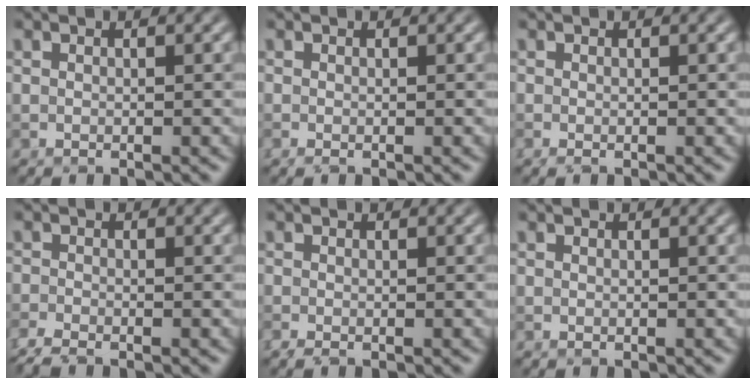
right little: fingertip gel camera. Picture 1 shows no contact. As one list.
[{"total": 0.0}, {"total": 0.0}, {"total": 2.0, "force": [-1.7, 0.2, 0.9], "torque": [-0.024, -0.008, -0.039]}, {"total": 0.7, "force": [-0.5, 0.1, 0.5], "torque": [-0.007, -0.003, -0.010]}, {"total": 0.0}]